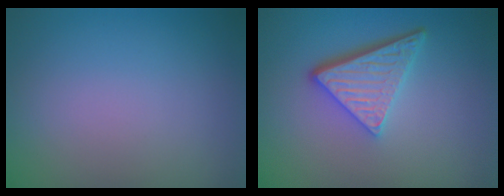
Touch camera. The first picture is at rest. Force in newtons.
{"total": 4.9, "press": 3.5, "slide": 3.4}